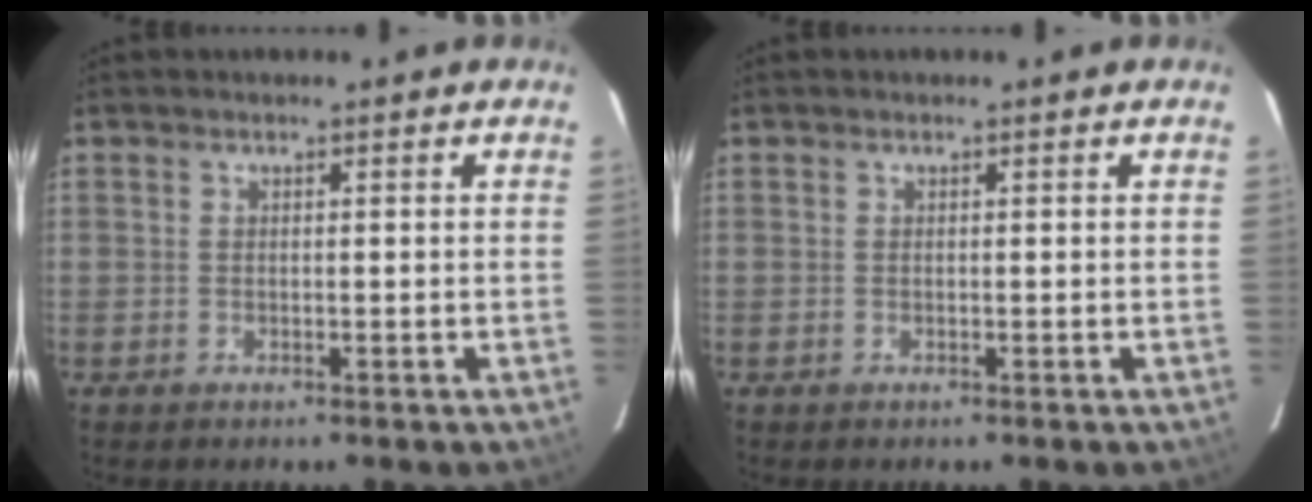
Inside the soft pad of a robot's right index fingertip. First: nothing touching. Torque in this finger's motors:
{"motor_torque": [-0.02, -0.02, 0.00, 0.00]}